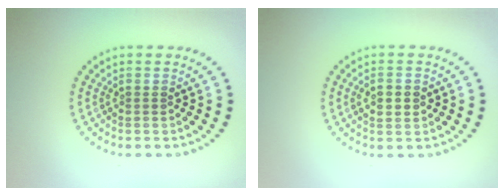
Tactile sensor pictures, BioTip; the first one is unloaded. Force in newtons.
{"total": 2.7, "press": 2.7, "slide": 0.1}